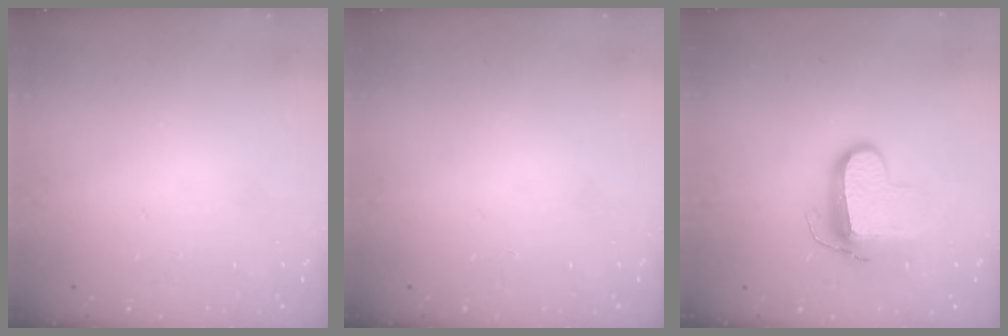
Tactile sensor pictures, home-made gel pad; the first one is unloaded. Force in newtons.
{"total": 0.0}
{"total": 10.7, "press": 10.6, "slide": 1.1}